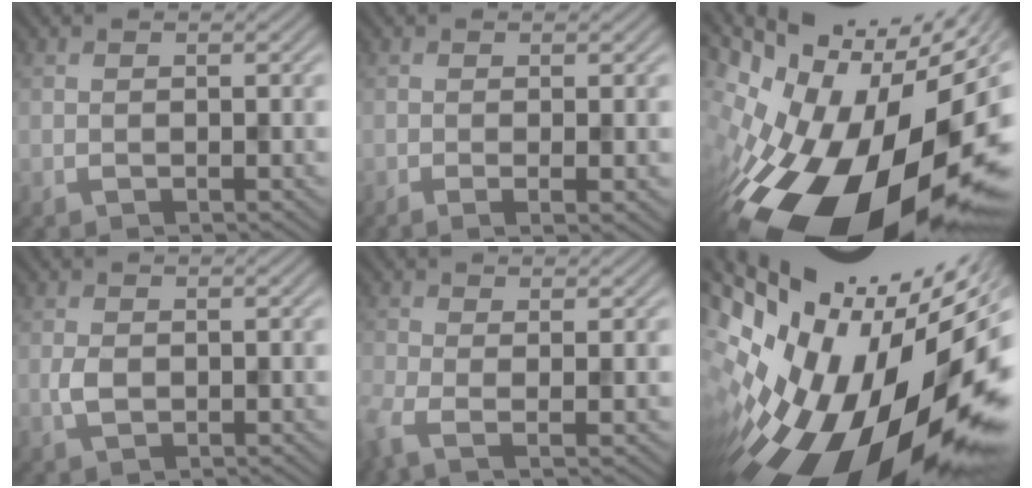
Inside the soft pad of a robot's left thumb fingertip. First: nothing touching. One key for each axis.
{"total": 2.0, "fx": -0.6, "fy": 0.5, "fz": 1.9, "tx": -0.030, "ty": -0.004, "tz": -0.011}
{"total": 20.7, "fx": -6.6, "fy": 10.9, "fz": 16.3, "tx": -0.293, "ty": -0.065, "tz": -0.088}
{"total": 1.4, "fx": -0.4, "fy": 1.0, "fz": 0.9, "tx": -0.022, "ty": -0.006, "tz": -0.005}
{"total": 3.9, "fx": -1.7, "fy": 1.3, "fz": 3.2, "tx": -0.078, "ty": -0.012, "tz": -0.032}
{"total": 20.6, "fx": -4.6, "fy": 9.9, "fz": 17.5, "tx": -0.283, "ty": -0.040, "tz": -0.070}